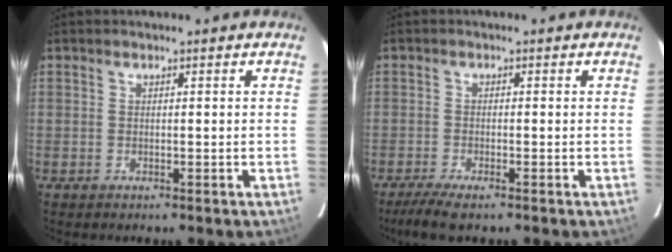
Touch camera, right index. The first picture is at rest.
{"total": 4.4, "force": [-3.3, 0.5, 2.9], "torque": [-0.054, -0.011, -0.056]}